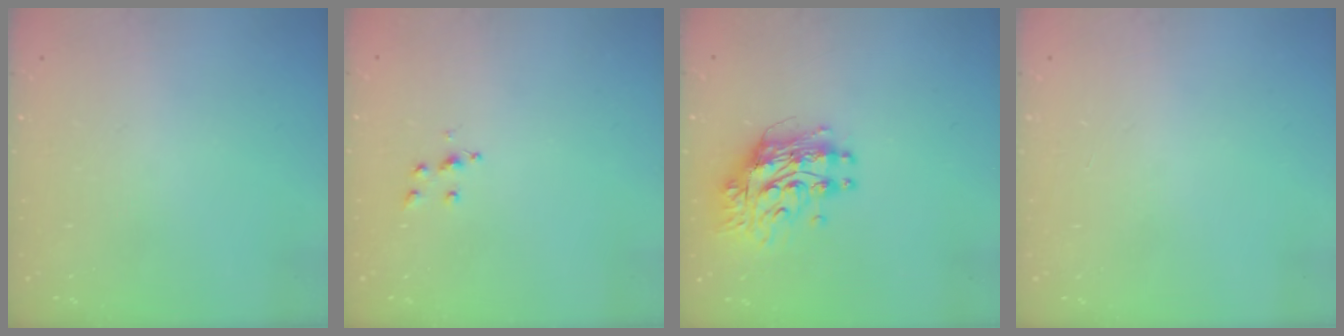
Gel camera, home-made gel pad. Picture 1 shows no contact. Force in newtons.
{"total": 4.8, "press": 4.8, "slide": 0.5}
{"total": 10.4, "press": 10.4, "slide": 0.9}
{"total": 0.0}